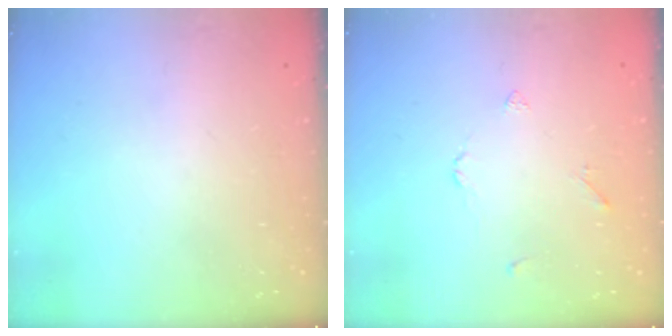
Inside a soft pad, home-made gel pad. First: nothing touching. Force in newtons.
{"total": 2.2, "press": 2.2, "slide": 0.5}